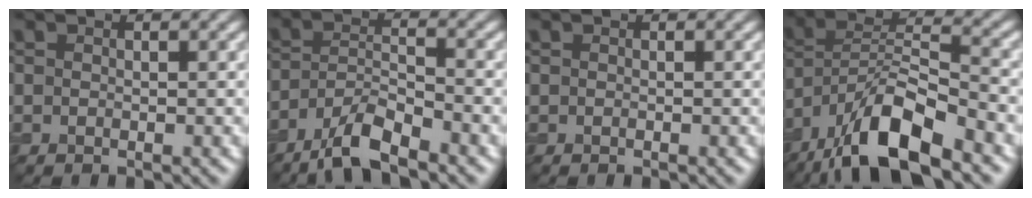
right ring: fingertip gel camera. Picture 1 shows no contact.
{"total": 5.4, "force": [-4.2, 1.2, 3.1], "torque": [-0.058, 0.002, -0.086]}
{"total": 0.0}
{"total": 11.5, "force": [-7.9, 3.5, 7.5], "torque": [-0.131, 0.015, -0.149]}